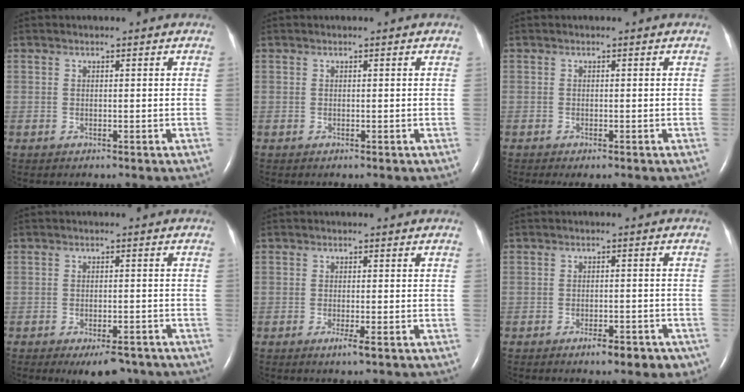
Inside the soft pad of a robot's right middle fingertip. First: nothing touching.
{"total": 0.0}
{"total": 1.4, "force": [-1.0, 0.2, 0.9], "torque": [-0.014, -0.005, -0.014]}
{"total": 5.5, "force": [-4.2, 1.9, 3.1], "torque": [-0.038, -0.003, -0.058]}
{"total": 1.8, "force": [-0.9, -0.2, 1.5], "torque": [-0.030, -0.006, -0.016]}
{"total": 5.4, "force": [-3.8, 1.8, 3.5], "torque": [-0.037, 0.001, -0.048]}